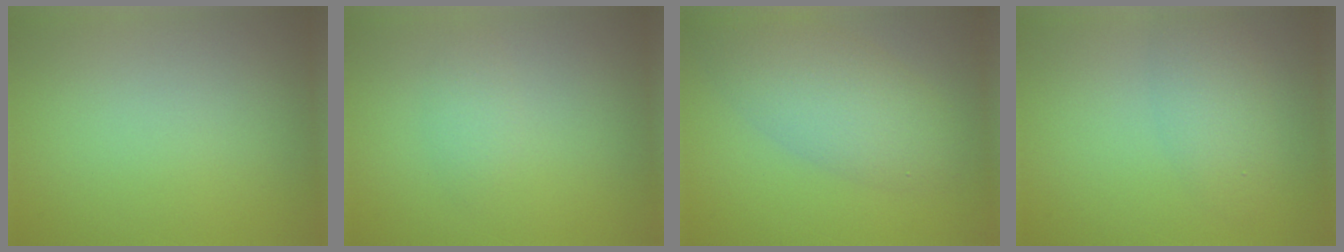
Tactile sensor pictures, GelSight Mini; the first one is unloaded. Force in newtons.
{"total": 1.4, "press": 1.4, "slide": 0.0}
{"total": 5.7, "press": 5.7, "slide": 0.5}
{"total": 2.9, "press": 2.9, "slide": 0.1}